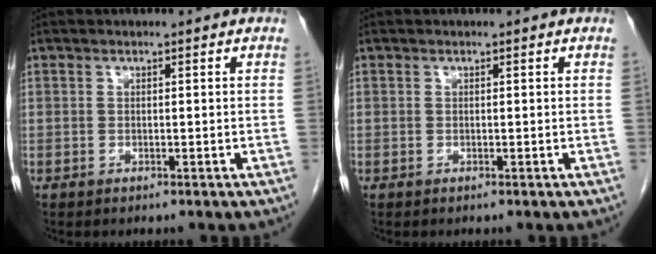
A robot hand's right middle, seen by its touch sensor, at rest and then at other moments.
{"total": 0.0}